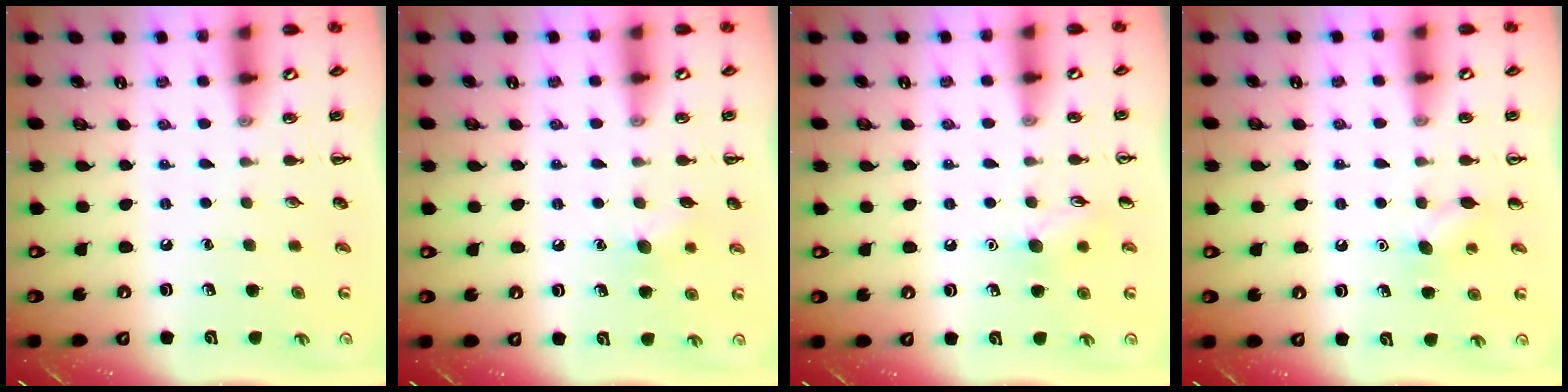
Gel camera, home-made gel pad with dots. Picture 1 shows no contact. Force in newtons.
{"total": 7.1, "press": 6.9, "slide": 1.9}
{"total": 6.8, "press": 6.7, "slide": 1.3}
{"total": 5.5, "press": 5.3, "slide": 1.5}